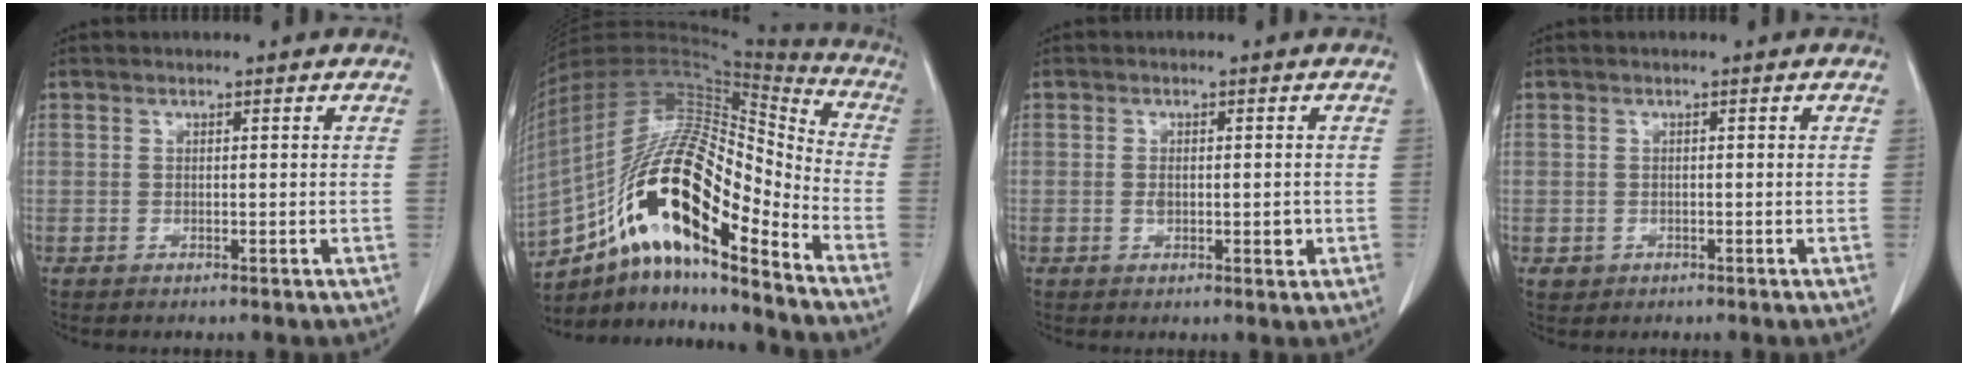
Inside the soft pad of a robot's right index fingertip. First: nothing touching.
{"total": 23.0, "force": [-12.6, 5.3, 18.5], "torque": [-0.354, 0.007, -0.219]}
{"total": 3.0, "force": [-0.4, 1.5, 2.6], "torque": [-0.043, -0.002, -0.001]}
{"total": 1.3, "force": [-0.4, 1.2, 0.2], "torque": [-0.004, 0.004, -0.001]}